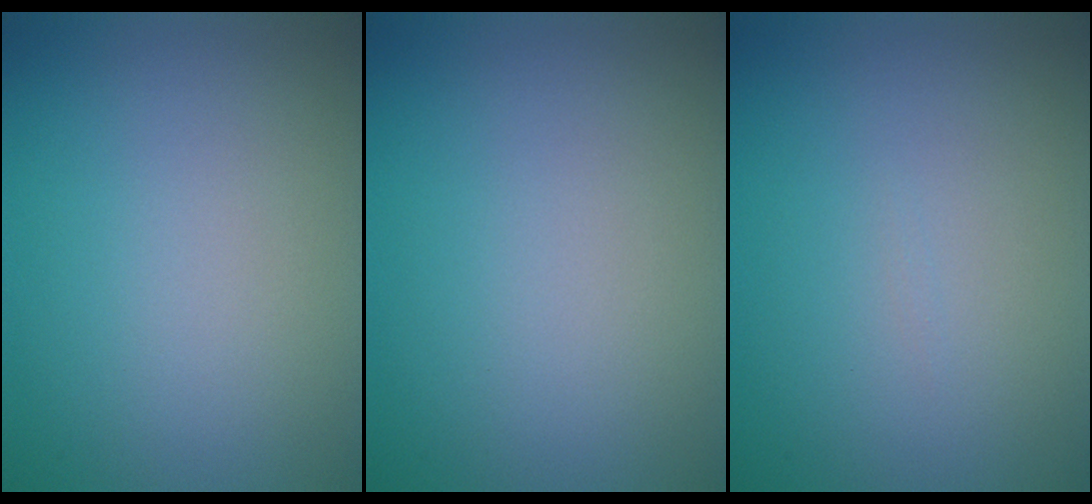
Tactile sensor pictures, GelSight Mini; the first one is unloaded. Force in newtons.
{"total": 0.0}
{"total": 0.0}